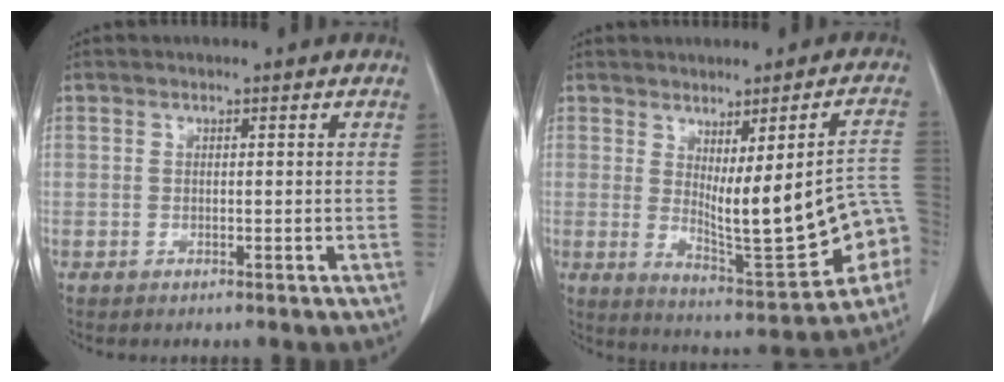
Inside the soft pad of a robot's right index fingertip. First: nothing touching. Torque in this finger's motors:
{"motor_torque": [1.54, 0.32, 0.49, 0.08]}